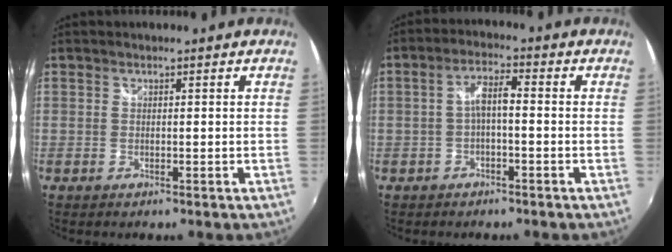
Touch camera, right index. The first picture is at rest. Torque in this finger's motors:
{"motor_torque": [0.40, -0.30, 0.31, 0.09]}